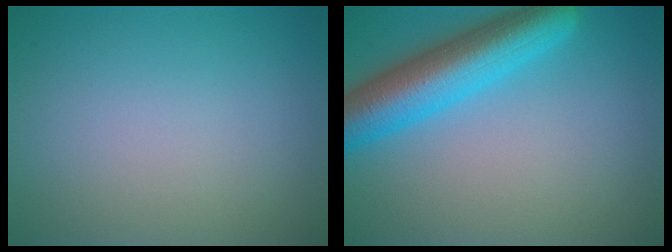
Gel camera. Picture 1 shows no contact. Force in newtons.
{"total": 7.6, "press": 7.6, "slide": 0.3}